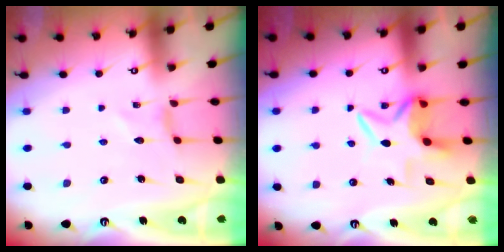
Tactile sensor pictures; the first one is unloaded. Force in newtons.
{"total": 6.8, "press": 6.7, "slide": 1.6}